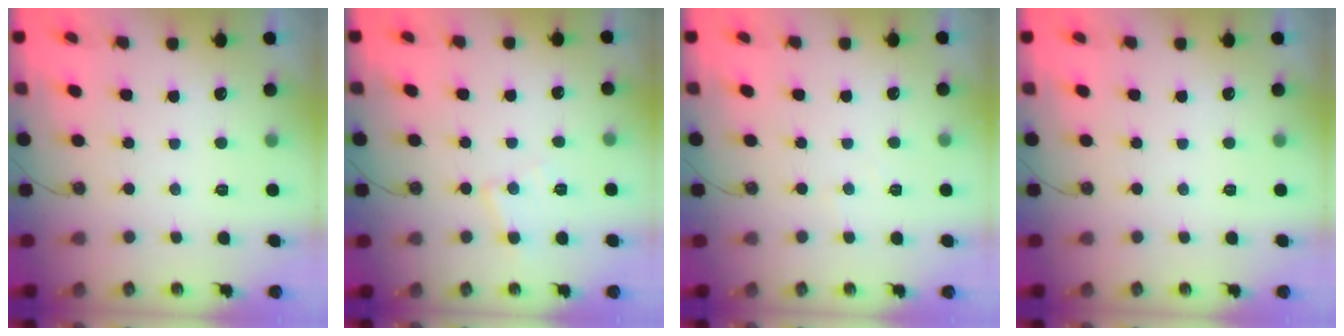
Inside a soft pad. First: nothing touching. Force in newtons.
{"total": 6.8, "press": 6.8, "slide": 0.4}
{"total": 2.1, "press": 2.1, "slide": 0.4}
{"total": 0.0}